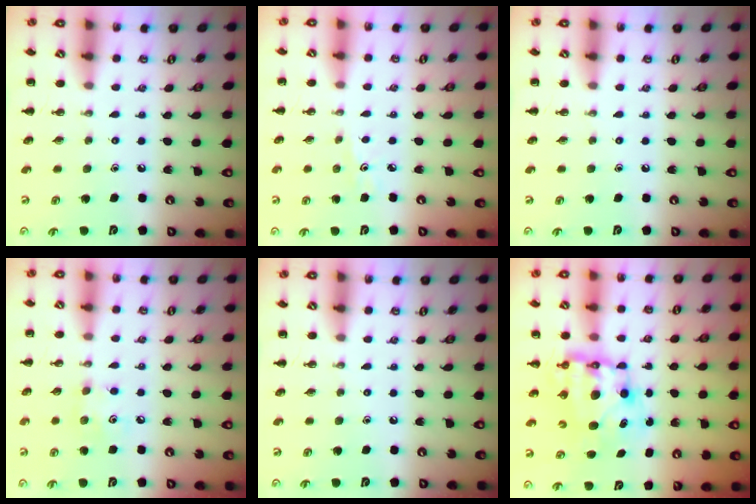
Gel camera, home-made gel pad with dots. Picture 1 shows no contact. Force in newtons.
{"total": 2.2, "press": 2.0, "slide": 0.7}
{"total": 0.0}
{"total": 4.6, "press": 4.5, "slide": 1.1}
{"total": 0.0}
{"total": 9.6, "press": 9.3, "slide": 2.2}